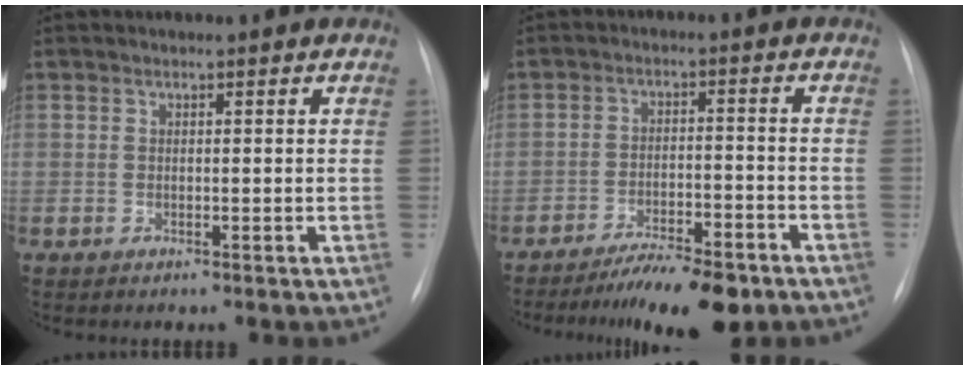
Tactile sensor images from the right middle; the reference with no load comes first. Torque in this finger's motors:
{"motor_torque": [0.73, -0.72, 0.16, 0.05]}